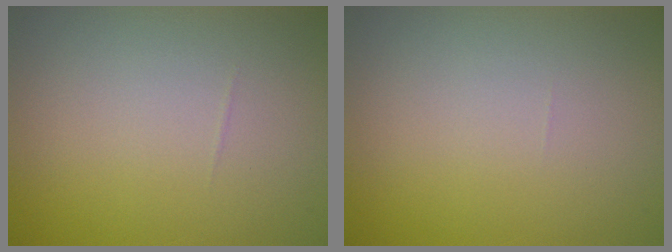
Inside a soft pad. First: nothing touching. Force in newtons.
{"total": 0.0}